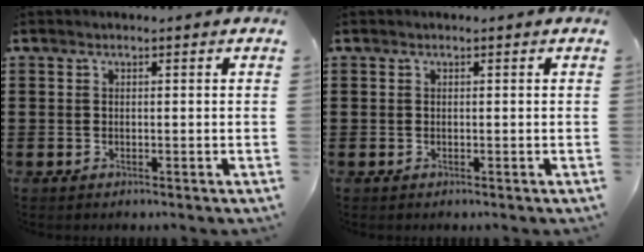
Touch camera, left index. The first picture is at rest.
{"total": 0.0}